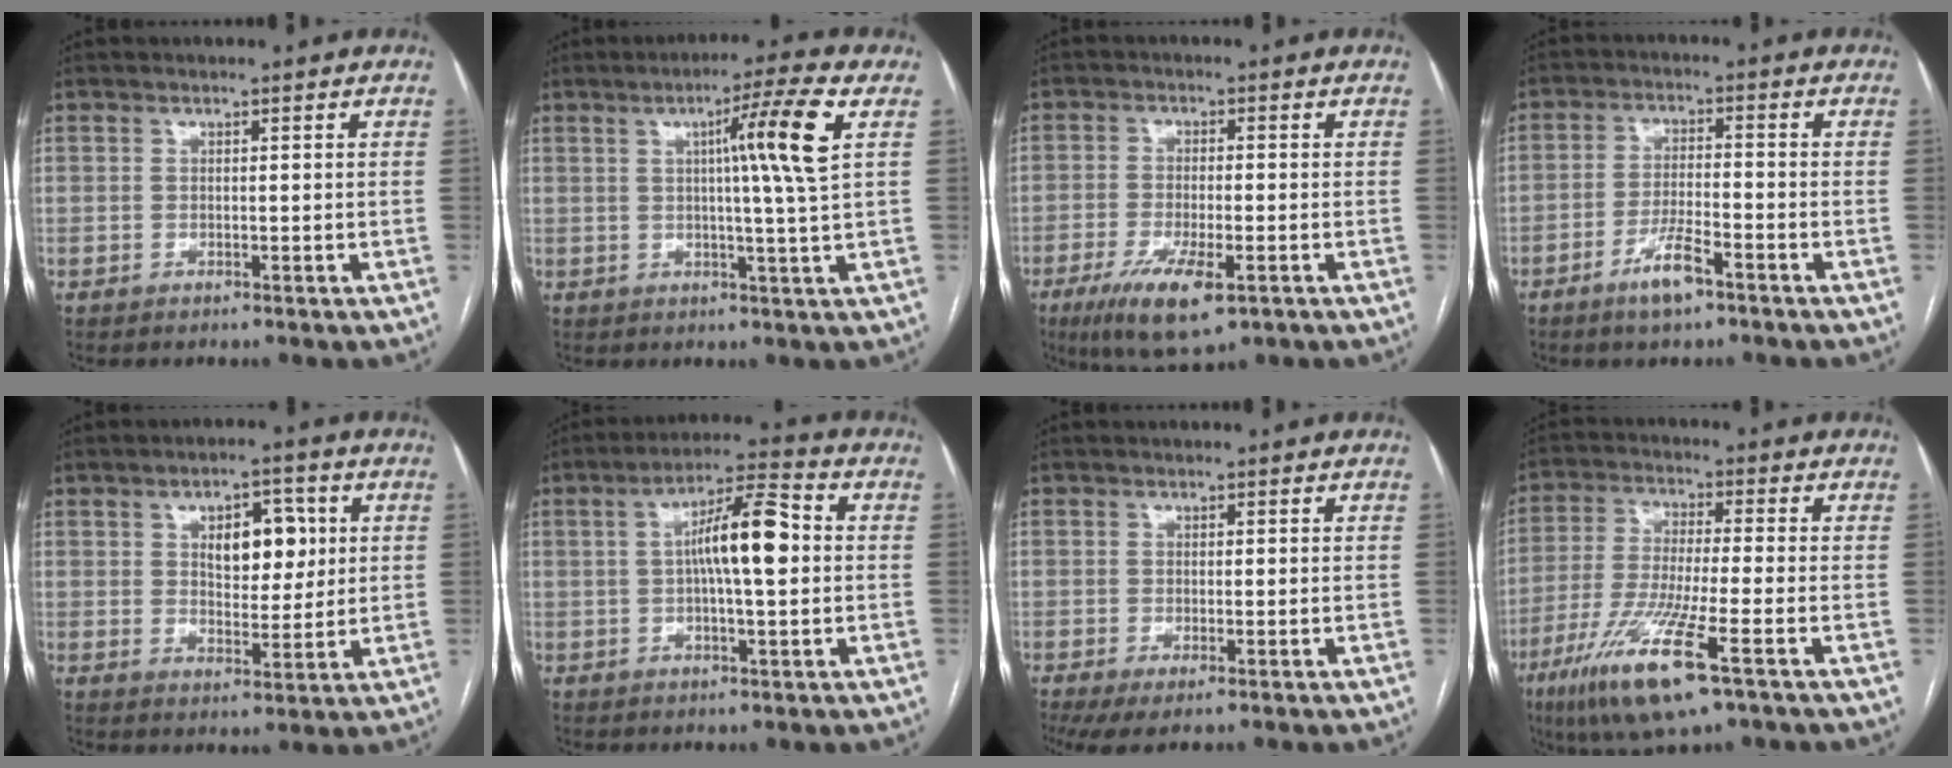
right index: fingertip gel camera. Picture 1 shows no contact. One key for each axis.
{"total": 9.3, "fx": 2.6, "fy": -2.0, "fz": 8.7, "tx": -0.138, "ty": 0.003, "tz": 0.042}
{"total": 9.9, "fx": -5.1, "fy": 2.6, "fz": 8.0, "tx": -0.143, "ty": -0.022, "tz": -0.081}
{"total": 5.7, "fx": -3.7, "fy": 0.9, "fz": 4.3, "tx": -0.084, "ty": -0.003, "tz": -0.065}
{"total": 8.3, "fx": 2.4, "fy": 4.2, "fz": 6.8, "tx": -0.096, "ty": 0.012, "tz": 0.044}
{"total": 10.4, "fx": 0.9, "fy": 1.8, "fz": 10.2, "tx": -0.179, "ty": 0.022, "tz": 0.010}
{"total": 4.2, "fx": -1.6, "fy": 1.5, "fz": 3.6, "tx": -0.066, "ty": -0.009, "tz": -0.023}
{"total": 13.7, "fx": -6.9, "fy": 0.8, "fz": 11.8, "tx": -0.246, "ty": -0.034, "tz": -0.123}